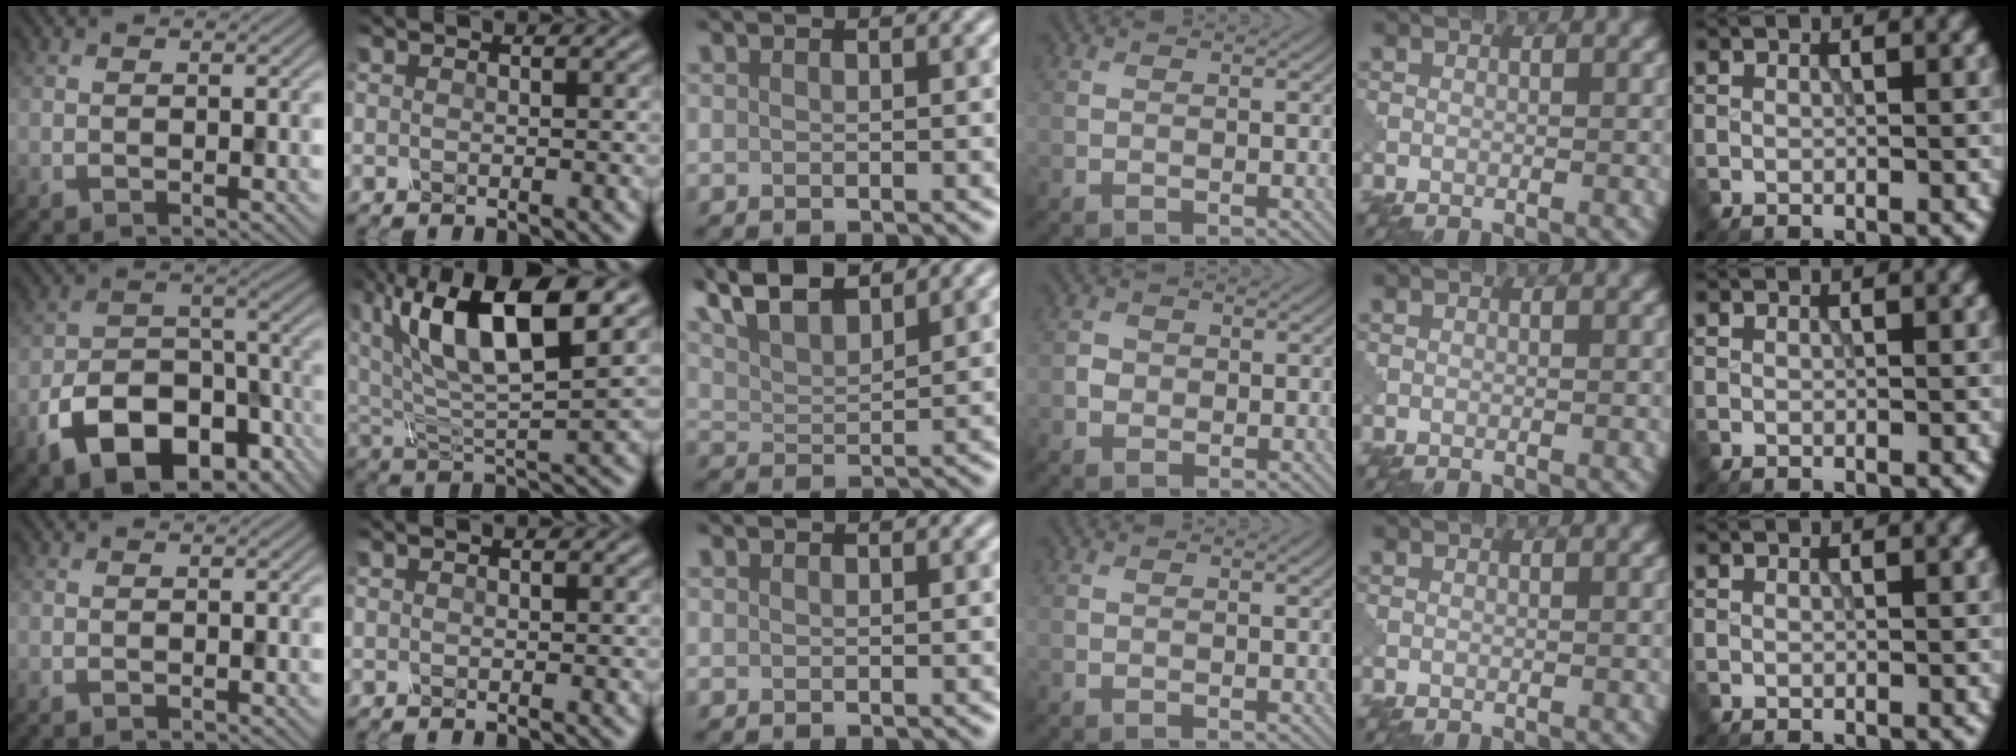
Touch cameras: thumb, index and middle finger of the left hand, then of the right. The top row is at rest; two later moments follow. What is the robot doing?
{"motion": "shake", "object": "sieve"}